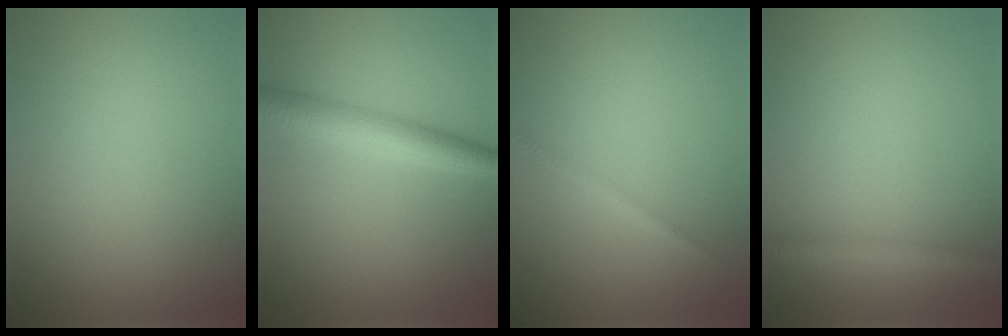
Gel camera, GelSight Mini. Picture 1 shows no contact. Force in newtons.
{"total": 4.0, "press": 4.0, "slide": 0.0}
{"total": 1.3, "press": 1.3, "slide": 0.1}
{"total": 1.6, "press": 1.6, "slide": 0.0}